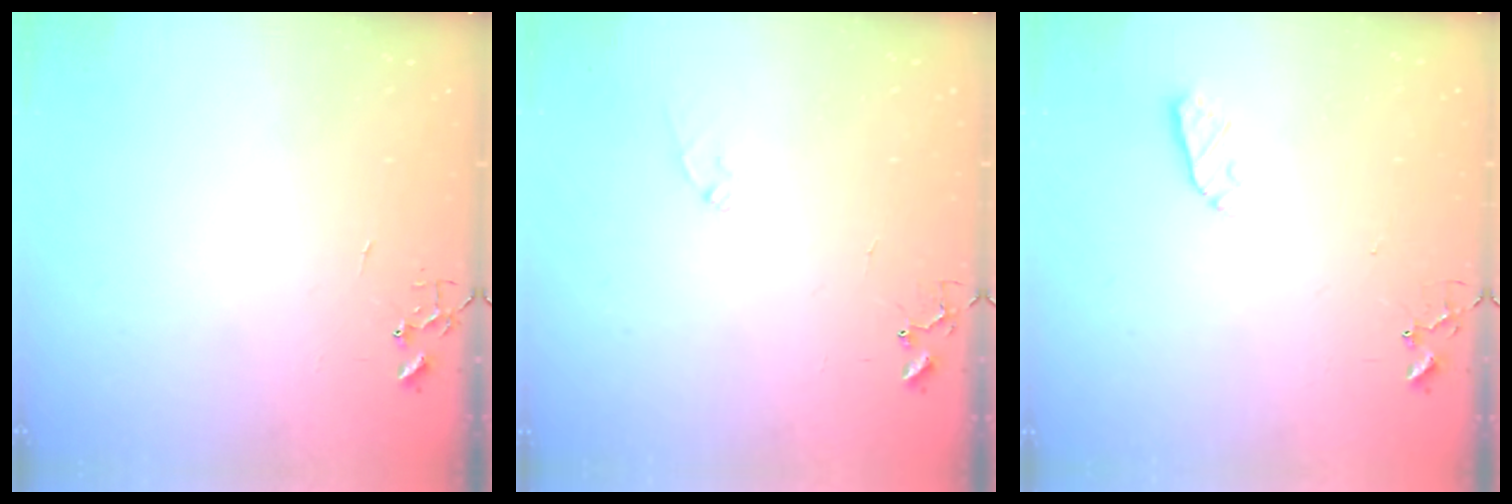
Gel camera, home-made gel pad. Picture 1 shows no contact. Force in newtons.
{"total": 7.5, "press": 7.5, "slide": 0.7}
{"total": 4.4, "press": 4.4, "slide": 0.6}